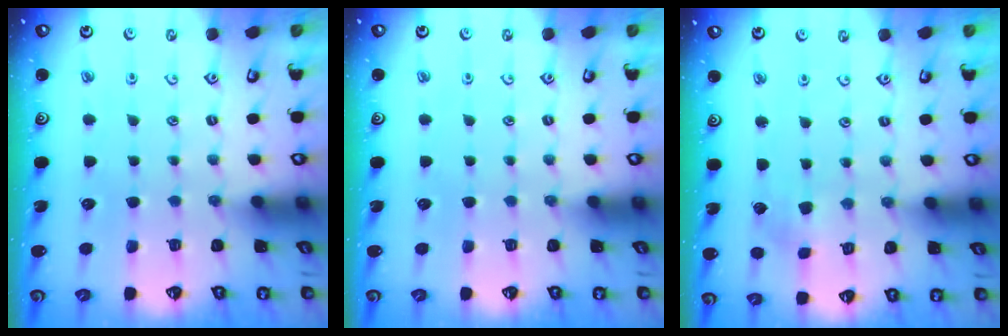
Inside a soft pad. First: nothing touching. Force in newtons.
{"total": 0.0}
{"total": 2.6, "press": 2.6, "slide": 0.5}